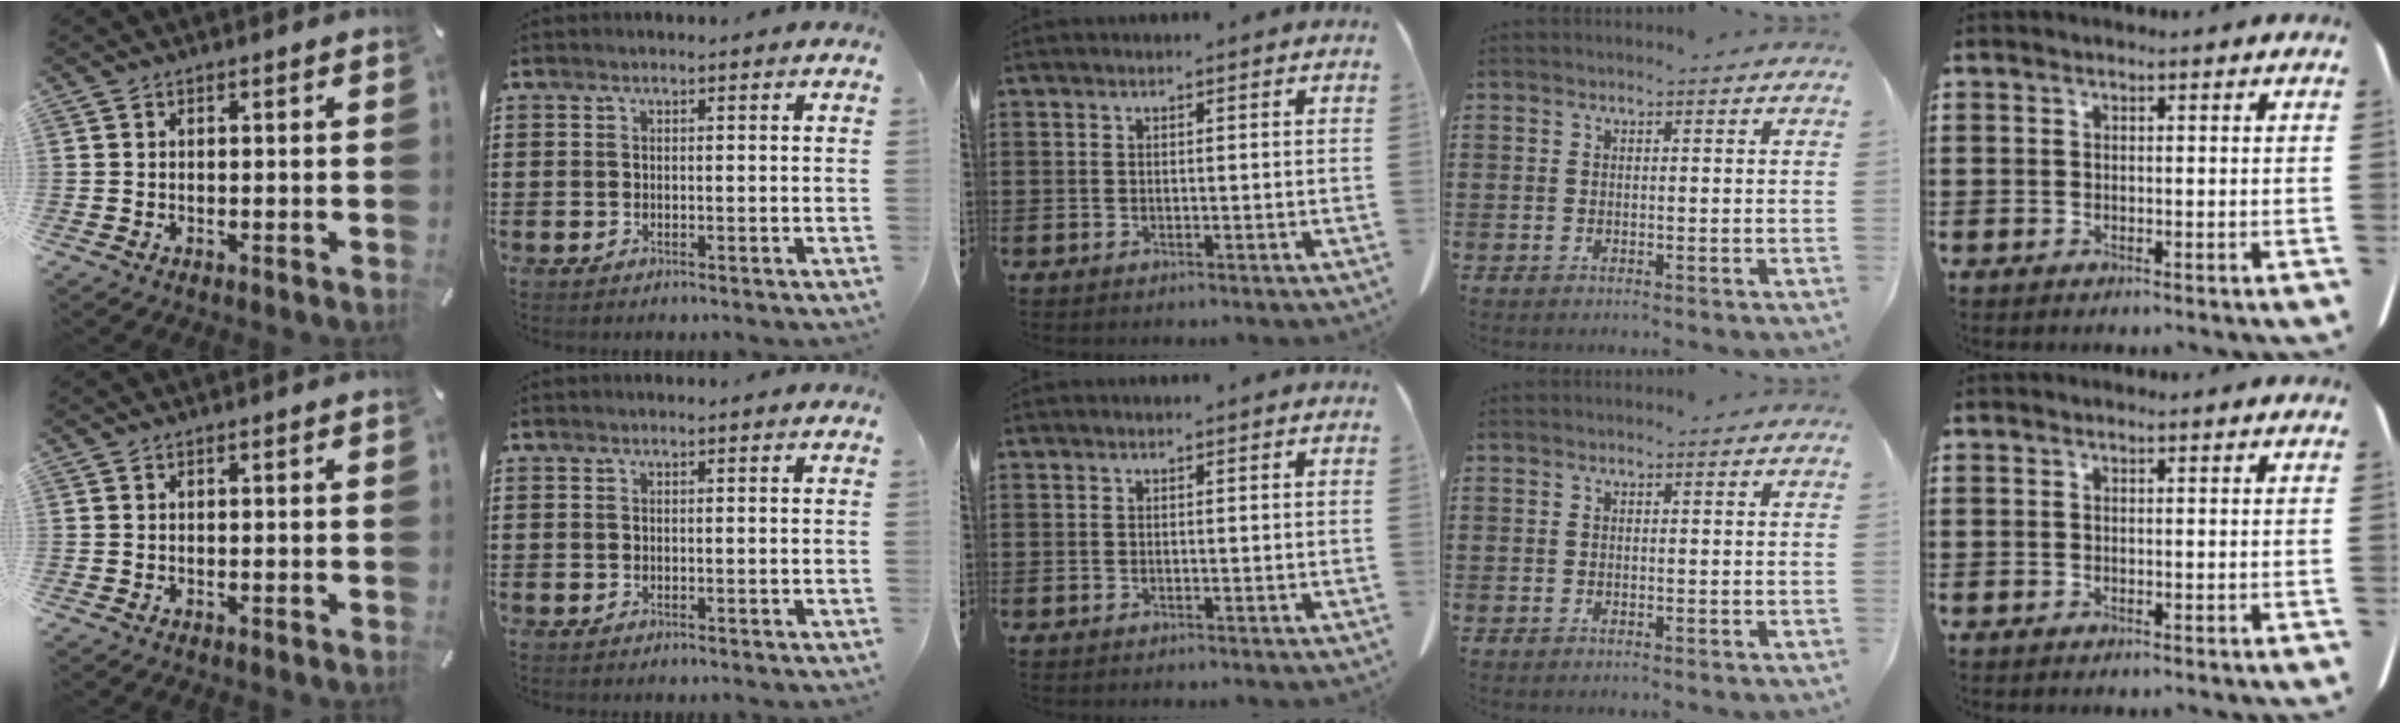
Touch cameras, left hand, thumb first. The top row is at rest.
{}